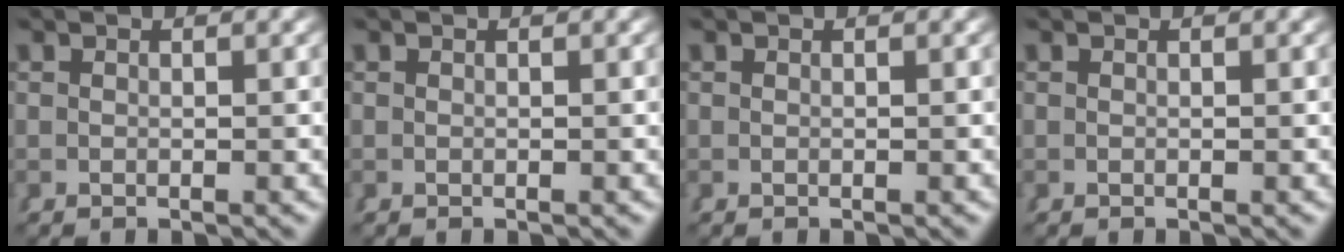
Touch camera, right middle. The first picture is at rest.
{"total": 0.0}
{"total": 0.0}
{"total": 0.0}